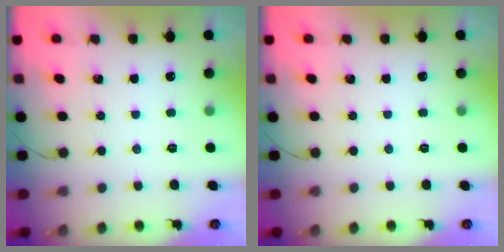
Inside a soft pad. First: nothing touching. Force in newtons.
{"total": 0.0}